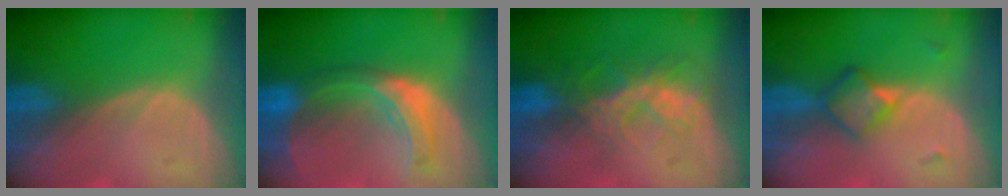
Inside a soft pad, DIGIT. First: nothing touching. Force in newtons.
{"total": 8.3, "press": 7.4, "slide": 3.8}
{"total": 6.6, "press": 5.9, "slide": 3.1}
{"total": 4.8, "press": 4.2, "slide": 2.2}